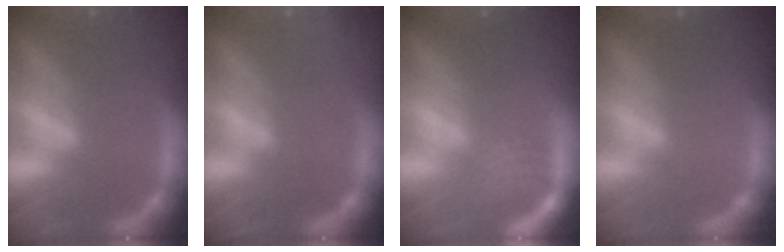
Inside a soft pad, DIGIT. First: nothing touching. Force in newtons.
{"total": 1.4}
{"total": 4.5}
{"total": 0.0}